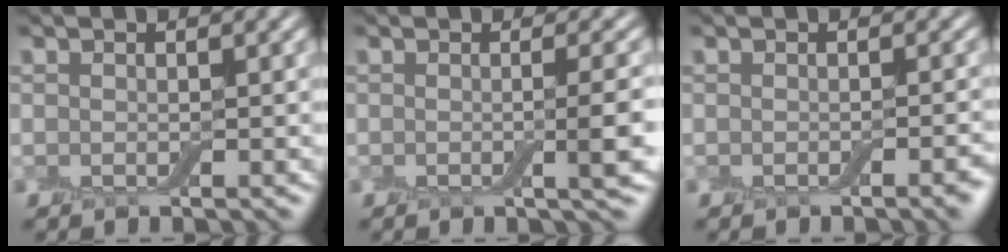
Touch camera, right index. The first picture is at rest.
{"total": 2.9, "force": [-0.5, 0.4, 2.8], "torque": [-0.038, -0.003, -0.010]}
{"total": 1.5, "force": [-0.8, 0.2, 1.2], "torque": [-0.012, 0.000, -0.009]}